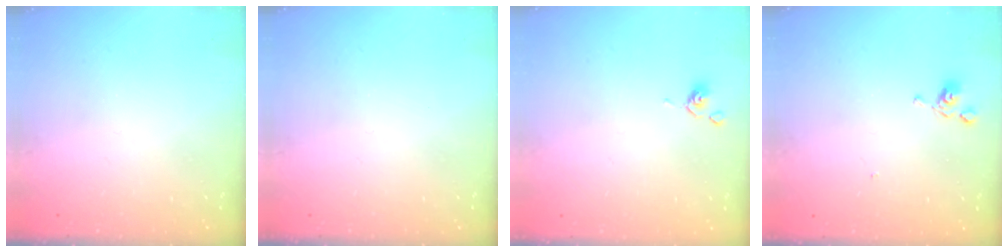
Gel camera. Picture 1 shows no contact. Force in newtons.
{"total": 0.0}
{"total": 2.0, "press": 2.0, "slide": 0.4}
{"total": 4.5, "press": 4.5, "slide": 0.4}